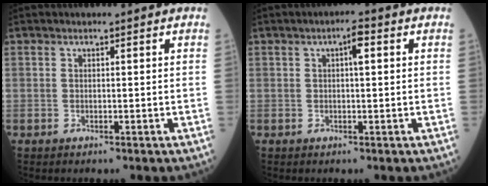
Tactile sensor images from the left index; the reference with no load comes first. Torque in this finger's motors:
{"motor_torque": [0.55, -0.53, 0.08, 0.04]}